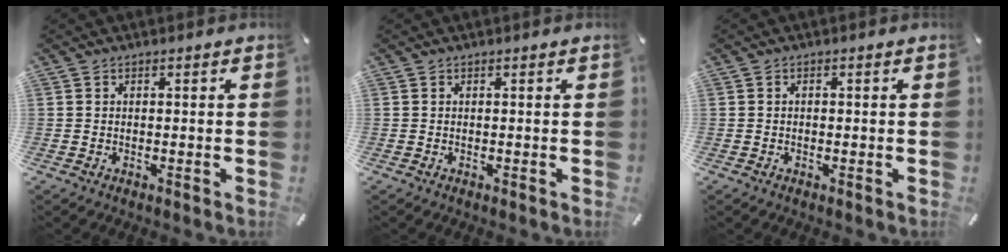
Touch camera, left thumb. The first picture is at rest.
{"total": 0.0}
{"total": 0.6, "force": [-0.2, 0.4, 0.4], "torque": [-0.007, 0.002, -0.004]}